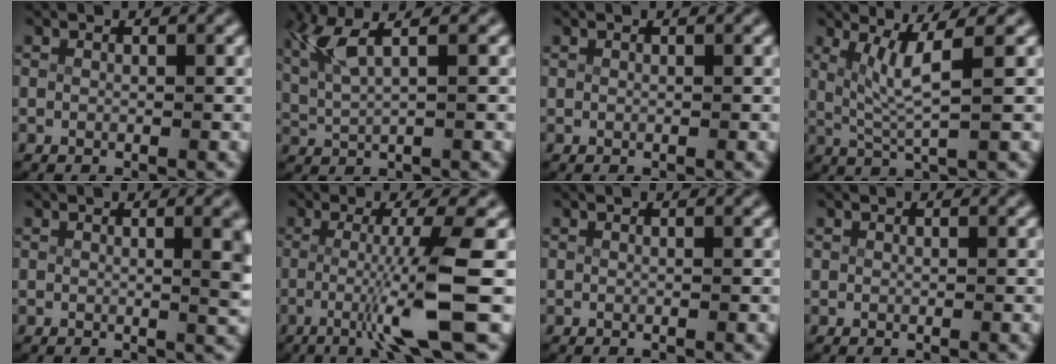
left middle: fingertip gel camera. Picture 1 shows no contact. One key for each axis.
{"total": 4.0, "fx": 1.7, "fy": 1.6, "fz": 3.3, "tx": -0.080, "ty": 0.006, "tz": 0.035}
{"total": 0.0}
{"total": 3.9, "fx": 1.6, "fy": 0.5, "fz": 3.5, "tx": -0.071, "ty": -0.011, "tz": 0.035}
{"total": 3.2, "fx": 0.6, "fy": 0.6, "fz": 3.1, "tx": -0.024, "ty": -0.002, "tz": 0.009}
{"total": 6.2, "fx": -1.4, "fy": -0.2, "fz": 6.1, "tx": -0.105, "ty": -0.012, "tz": -0.016}
{"total": 0.0}
{"total": 0.0}